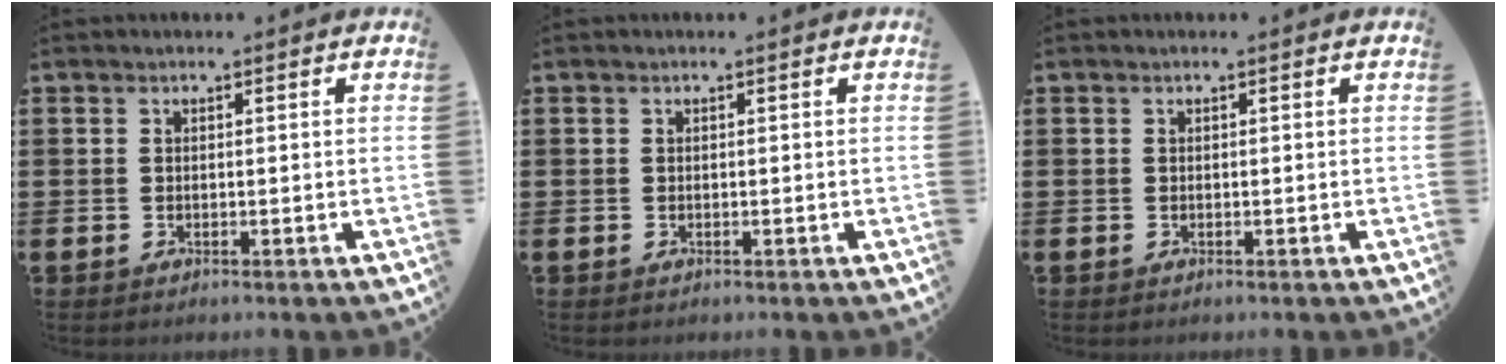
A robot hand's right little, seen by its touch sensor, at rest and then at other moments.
{"total": 0.0}
{"total": 0.0}